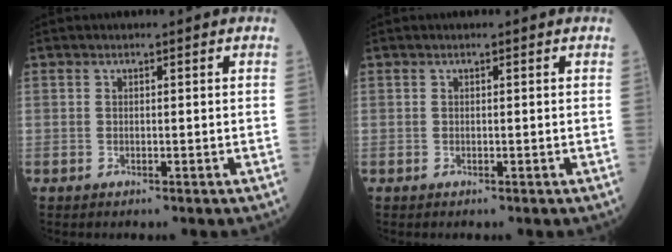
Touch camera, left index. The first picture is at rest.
{"total": 0.0}